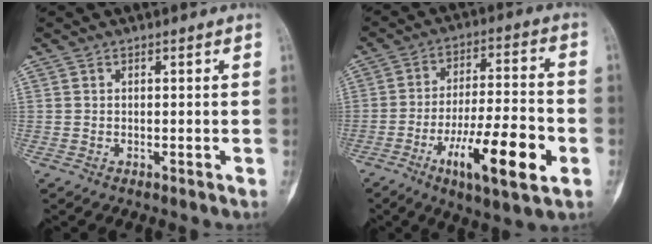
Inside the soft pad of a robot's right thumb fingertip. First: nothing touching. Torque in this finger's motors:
{"motor_torque": [1.39, 1.29, 1.18, -1.22, 0.42]}